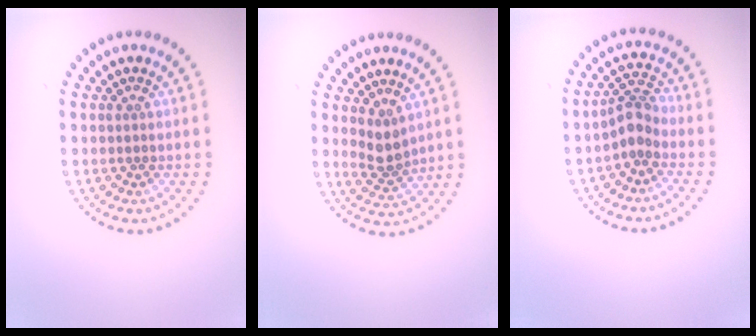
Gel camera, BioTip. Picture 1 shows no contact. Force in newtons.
{"total": 2.3, "press": 1.9, "slide": 1.4}
{"total": 2.4, "press": 1.9, "slide": 1.5}